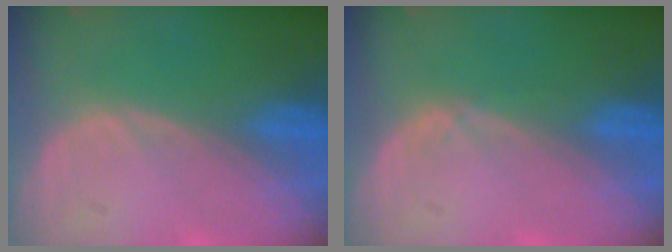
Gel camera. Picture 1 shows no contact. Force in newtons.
{"total": 0.7, "press": 0.6, "slide": 0.2}